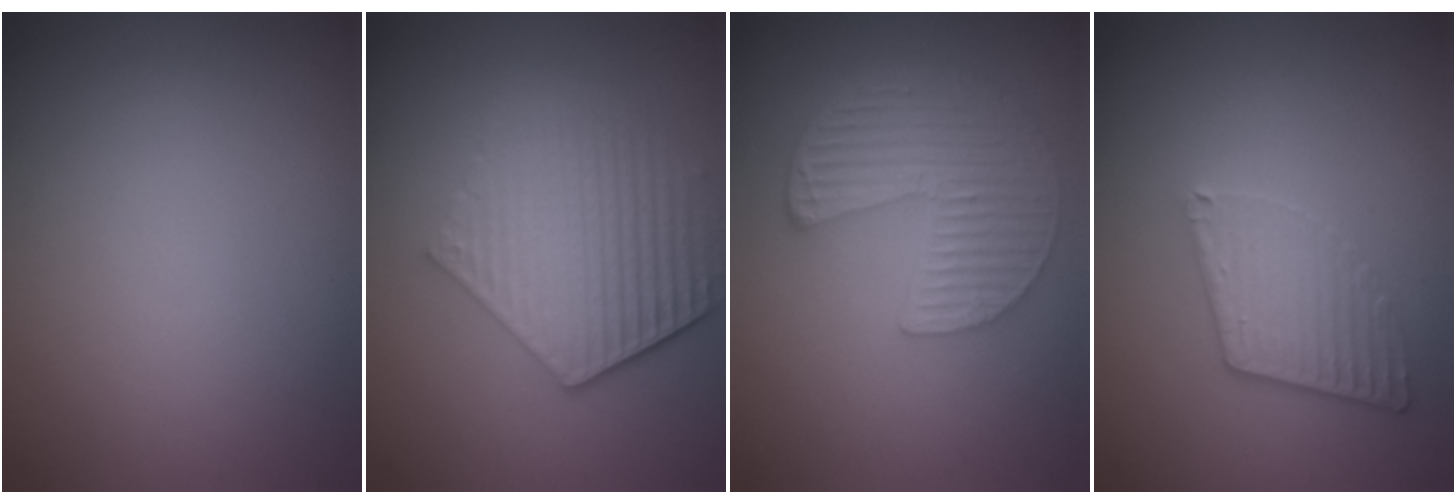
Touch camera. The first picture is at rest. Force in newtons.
{"total": 5.9, "press": 4.4, "slide": 4.0}
{"total": 5.4, "press": 4.0, "slide": 3.7}
{"total": 3.2, "press": 2.7, "slide": 1.6}